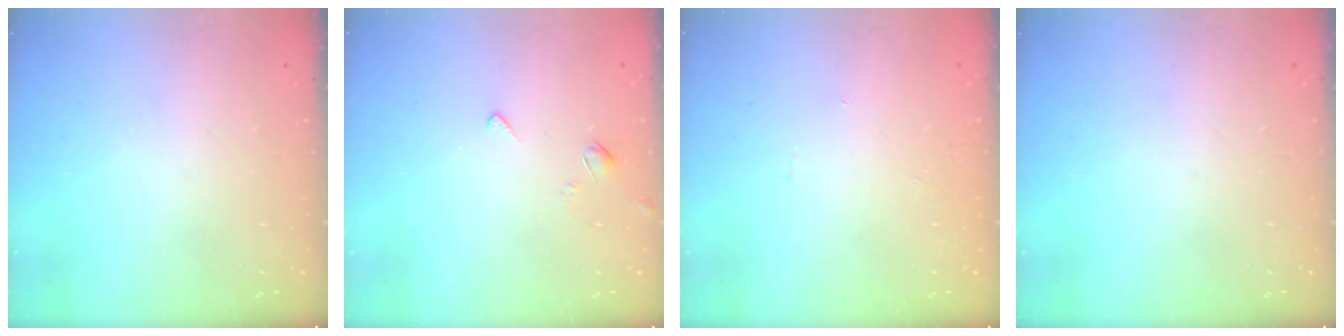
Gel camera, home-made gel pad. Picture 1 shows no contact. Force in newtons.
{"total": 2.5, "press": 2.5, "slide": 0.5}
{"total": 0.0}
{"total": 0.0}